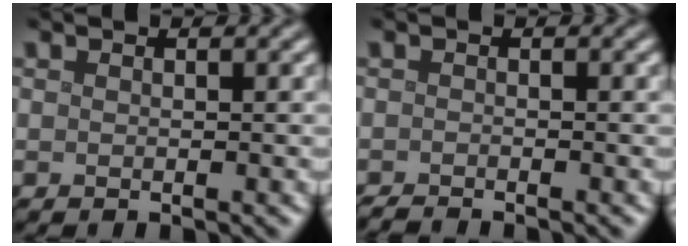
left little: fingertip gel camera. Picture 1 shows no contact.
{"total": 1.3, "force": [-1.2, 0.1, 0.4], "torque": [-0.001, -0.004, -0.024]}